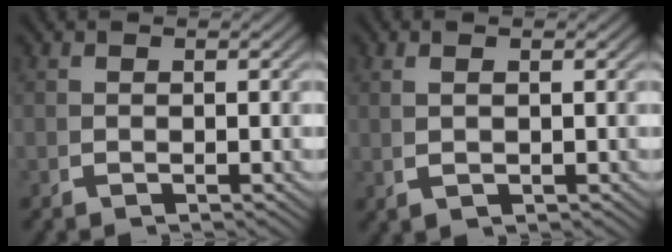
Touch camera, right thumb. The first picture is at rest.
{"total": 1.0, "force": [0.5, -0.1, 0.9], "torque": [-0.019, 0.006, 0.018]}